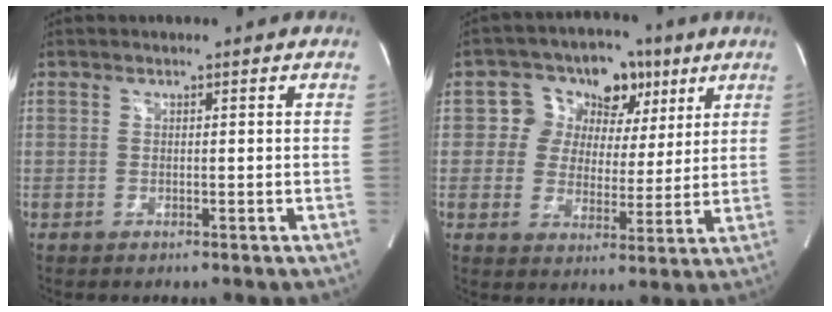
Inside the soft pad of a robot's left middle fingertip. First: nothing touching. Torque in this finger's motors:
{"motor_torque": [0.23, -0.22, 0.08, 0.04]}